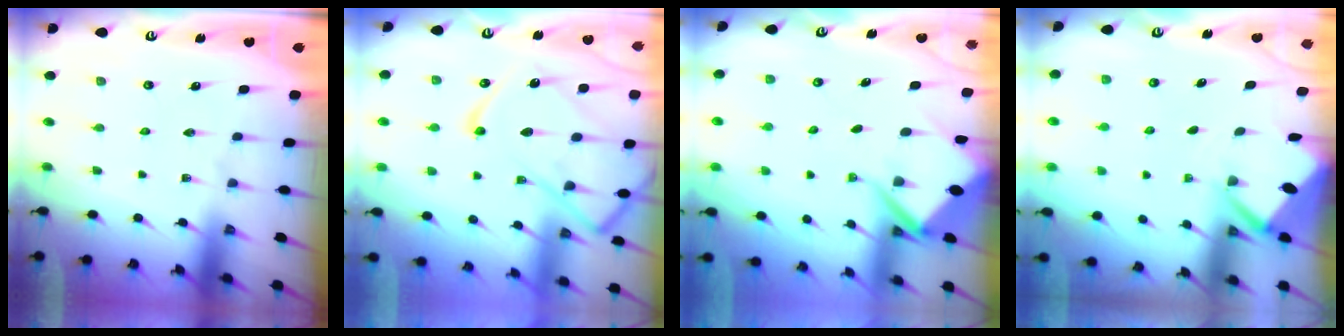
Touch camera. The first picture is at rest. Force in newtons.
{"total": 13.9, "press": 13.9, "slide": 0.9}
{"total": 6.2, "press": 6.2, "slide": 0.5}
{"total": 2.6, "press": 2.6, "slide": 0.3}